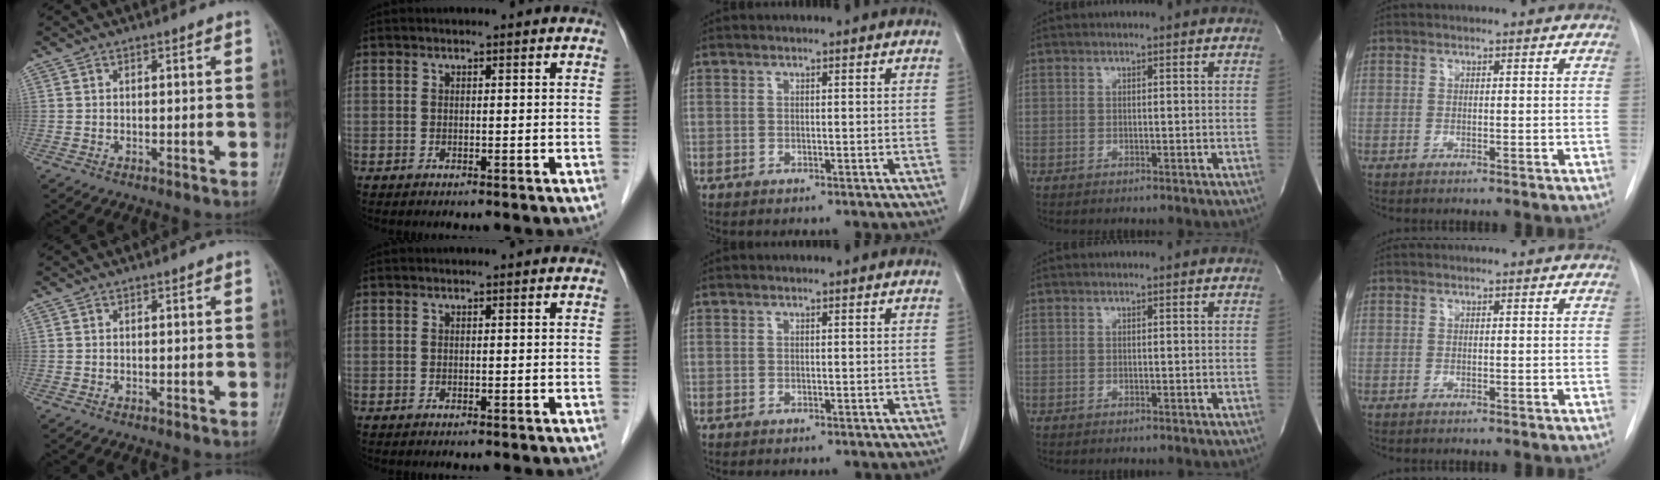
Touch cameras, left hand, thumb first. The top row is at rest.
{}